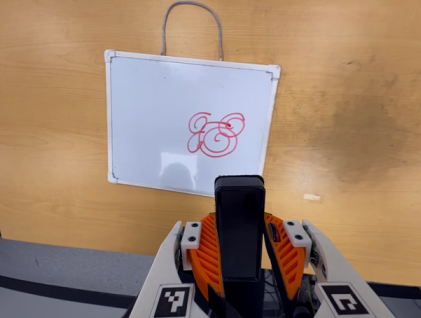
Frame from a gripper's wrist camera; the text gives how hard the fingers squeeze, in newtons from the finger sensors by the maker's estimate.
{"total": 4.0, "left": 2.9, "right": 5.1}